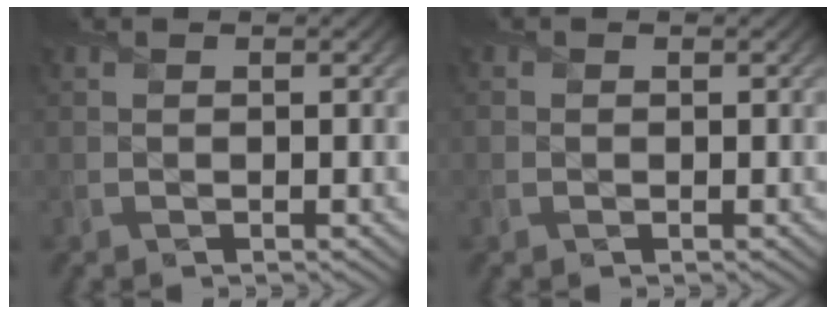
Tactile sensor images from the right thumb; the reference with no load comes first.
{"total": 0.8, "force": [-0.1, 0.8, 0.1], "torque": [0.001, -0.006, -0.005]}